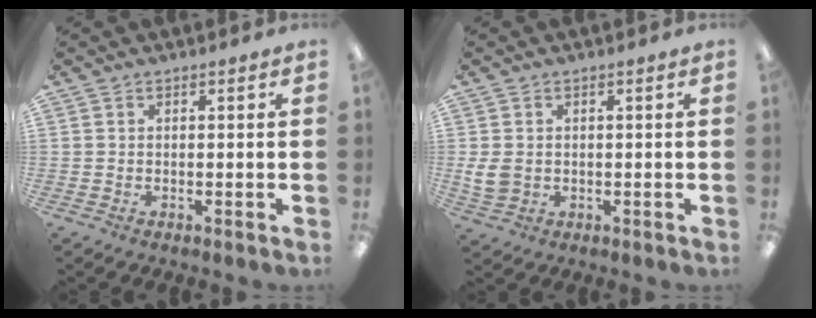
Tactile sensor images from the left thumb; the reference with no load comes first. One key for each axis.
{"total": 4.4, "fx": 0.5, "fy": 3.6, "fz": 2.4, "tx": -0.056, "ty": 0.001, "tz": 0.011}